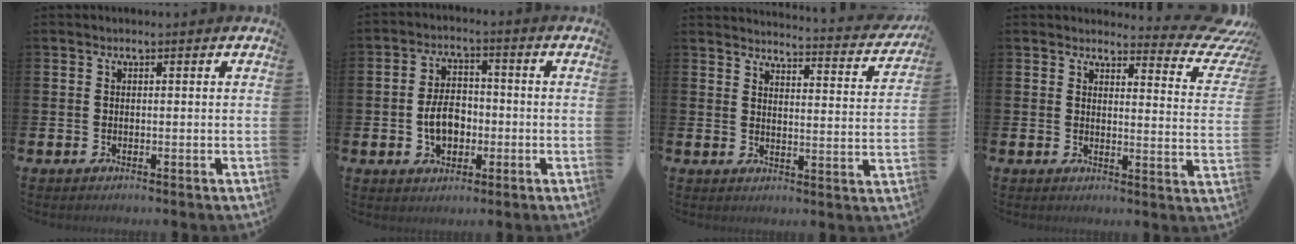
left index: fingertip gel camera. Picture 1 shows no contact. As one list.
[{"total": 5.2, "force": [-1.1, 3.7, 3.6], "torque": [-0.057, 0.006, -0.025]}, {"total": 3.7, "force": [3.6, 0.0, 0.6], "torque": [-0.010, -0.044, 0.053]}, {"total": 4.7, "force": [4.1, 1.5, 1.6], "torque": [-0.008, -0.045, 0.060]}]